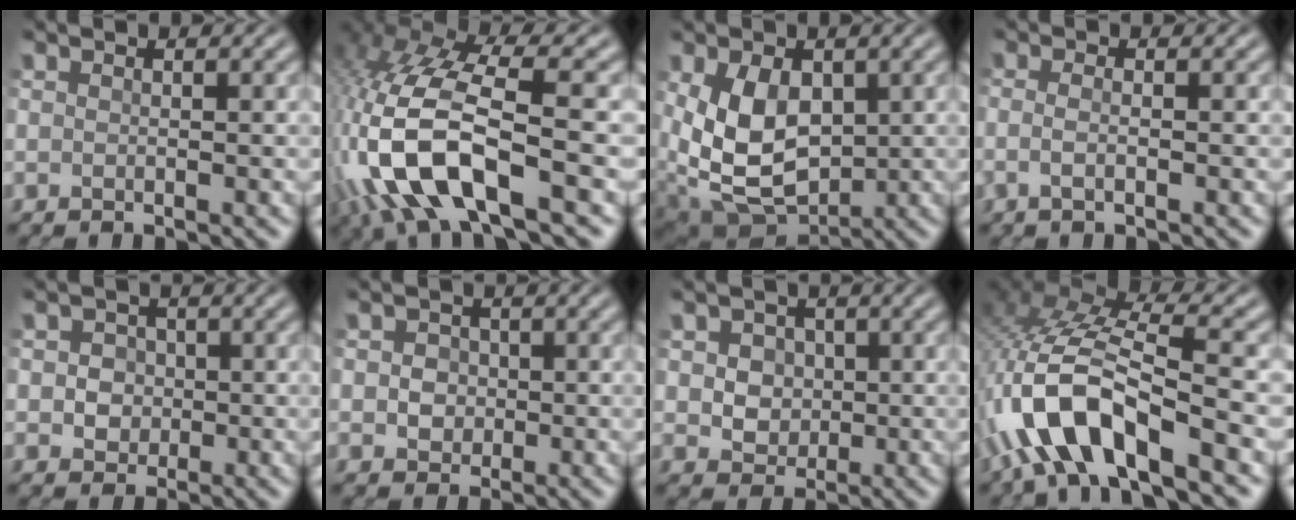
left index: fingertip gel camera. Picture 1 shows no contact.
{"total": 10.9, "force": [-3.5, 5.0, 9.0], "torque": [-0.205, 0.002, -0.062]}
{"total": 8.8, "force": [0.9, 6.0, 6.4], "torque": [-0.139, -0.006, 0.022]}
{"total": 2.0, "force": [-0.2, 0.9, 1.7], "torque": [-0.023, 0.000, -0.017]}
{"total": 2.9, "force": [0.6, 2.7, 1.1], "torque": [-0.001, 0.014, -0.004]}
{"total": 2.5, "force": [0.4, 2.2, 1.0], "torque": [-0.003, 0.013, -0.002]}
{"total": 4.3, "force": [1.4, 3.6, 2.0], "torque": [-0.030, 0.017, 0.017]}
{"total": 10.3, "force": [-4.6, 3.7, 8.5], "torque": [-0.179, 0.019, -0.086]}